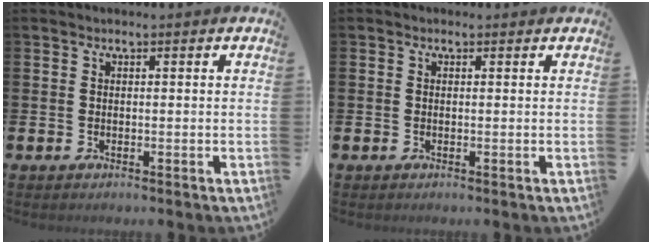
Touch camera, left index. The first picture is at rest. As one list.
[{"total": 0.0}]